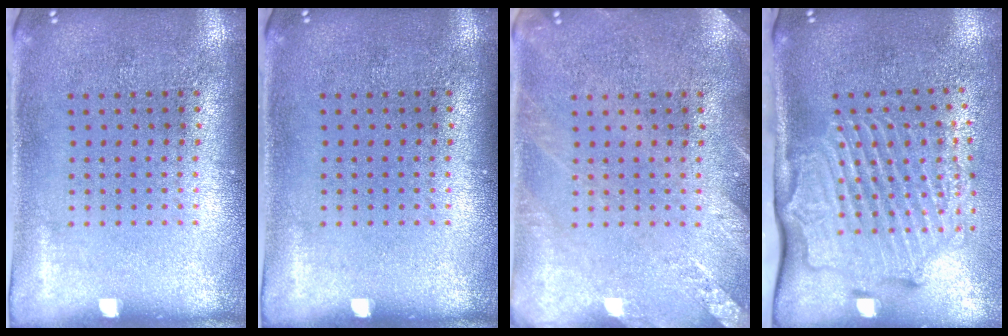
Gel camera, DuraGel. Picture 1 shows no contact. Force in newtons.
{"total": 0.0}
{"total": 2.1, "press": 2.1, "slide": 0.2}
{"total": 2.8, "press": 2.2, "slide": 1.8}